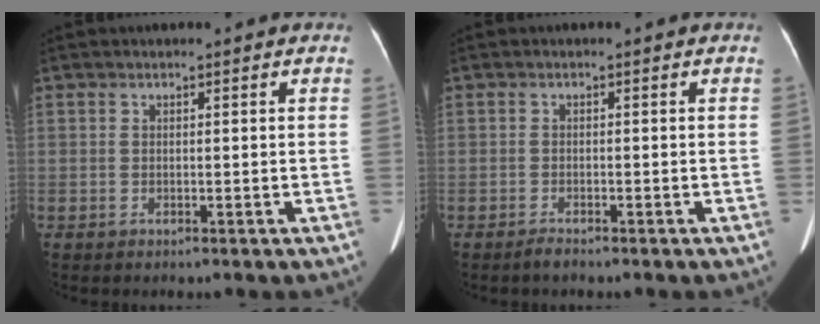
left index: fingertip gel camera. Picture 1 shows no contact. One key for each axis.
{"total": 1.3, "fx": -1.2, "fy": 0.1, "fz": 0.5, "tx": -0.017, "ty": -0.003, "tz": -0.018}